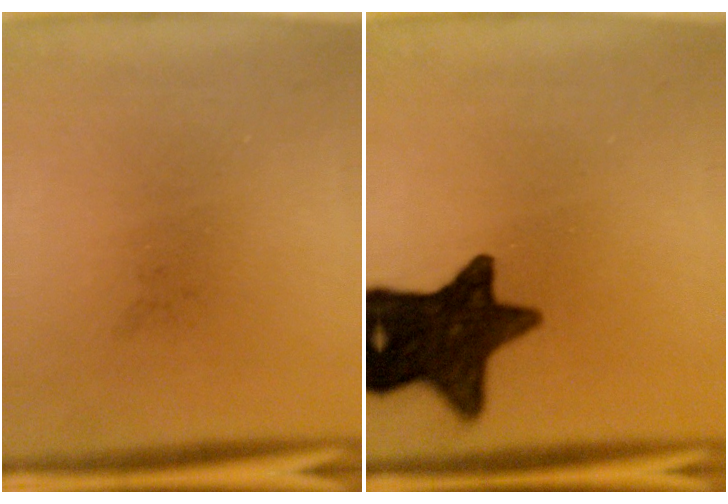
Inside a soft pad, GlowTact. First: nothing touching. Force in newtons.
{"total": 14.6}